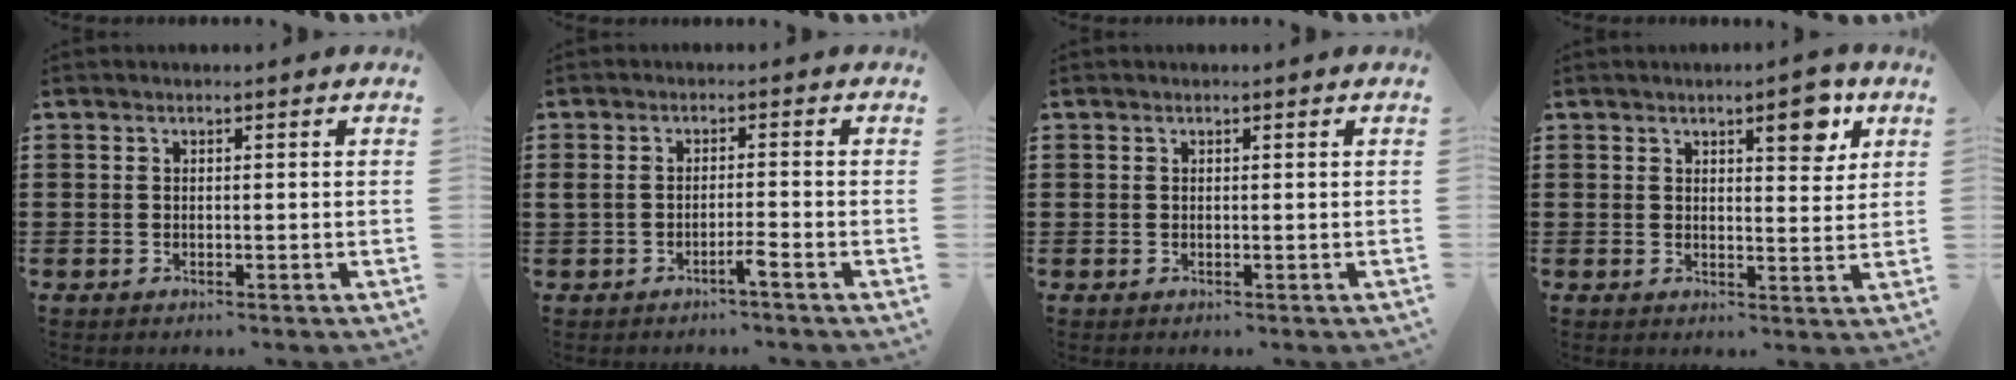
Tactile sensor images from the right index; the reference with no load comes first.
{"total": 2.1, "force": [-1.5, 0.0, 1.4], "torque": [-0.026, 0.000, -0.029]}
{"total": 0.5, "force": [0.2, 0.5, -0.1], "torque": [0.001, 0.005, 0.003]}
{"total": 5.9, "force": [3.7, 2.0, 4.2], "torque": [-0.060, -0.004, 0.056]}